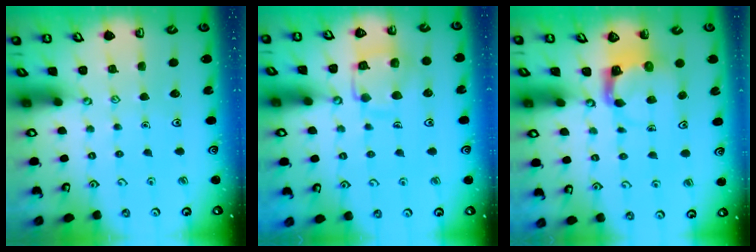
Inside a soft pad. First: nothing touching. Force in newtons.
{"total": 12.6, "press": 12.5, "slide": 1.3}
{"total": 3.9, "press": 3.9, "slide": 0.7}